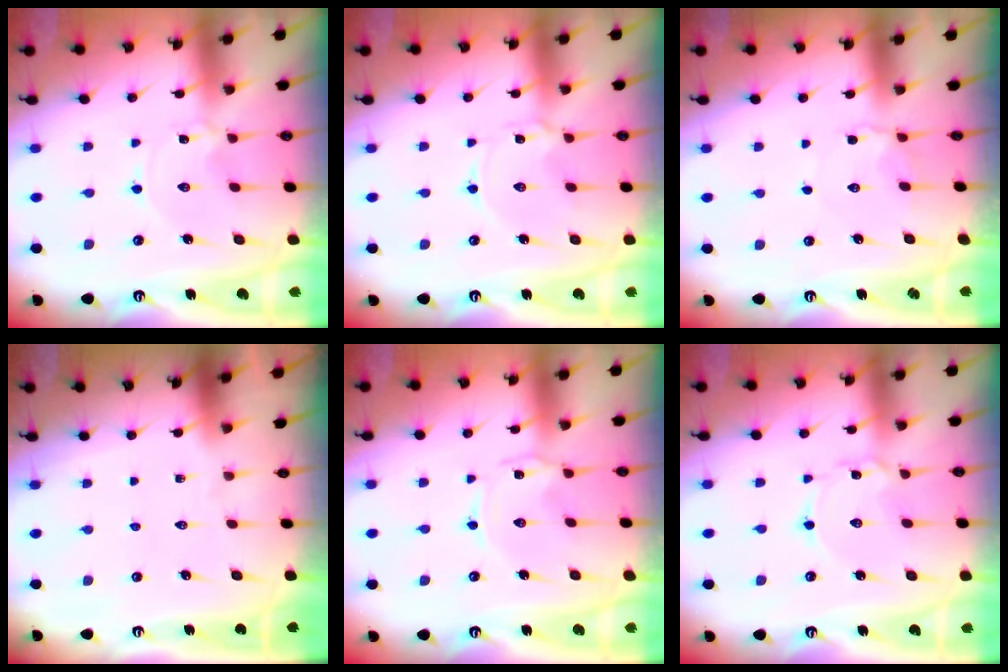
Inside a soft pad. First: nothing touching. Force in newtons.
{"total": 2.5, "press": 2.5, "slide": 0.3}
{"total": 3.1, "press": 3.0, "slide": 0.6}
{"total": 0.0}
{"total": 0.7, "press": 0.7, "slide": 0.1}
{"total": 2.2, "press": 2.2, "slide": 0.2}